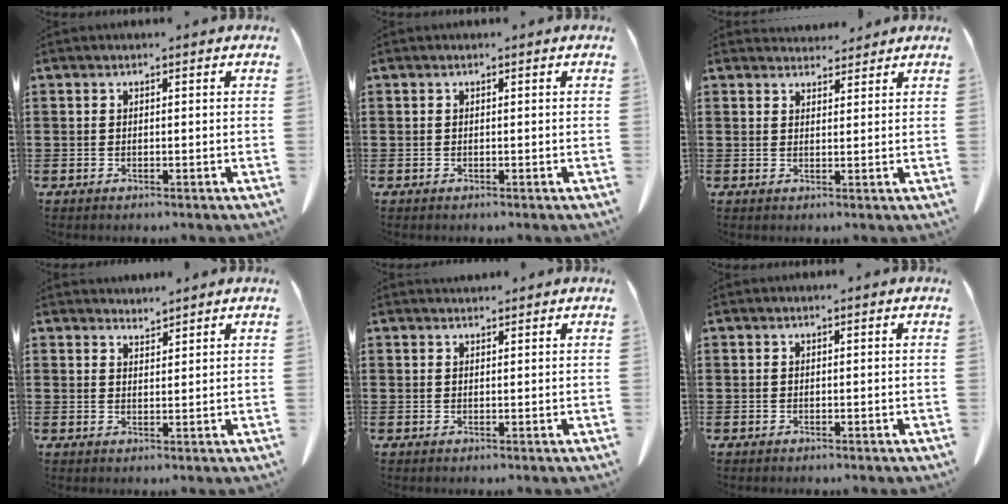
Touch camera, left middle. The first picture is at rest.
{"total": 0.0}
{"total": 3.0, "force": [2.9, 0.6, 0.1], "torque": [-0.002, -0.011, 0.053]}
{"total": 2.1, "force": [2.1, 0.0, -0.3], "torque": [0.001, -0.003, 0.040]}
{"total": 1.1, "force": [1.1, 0.2, 0.1], "torque": [-0.003, 0.000, 0.021]}
{"total": 0.0}